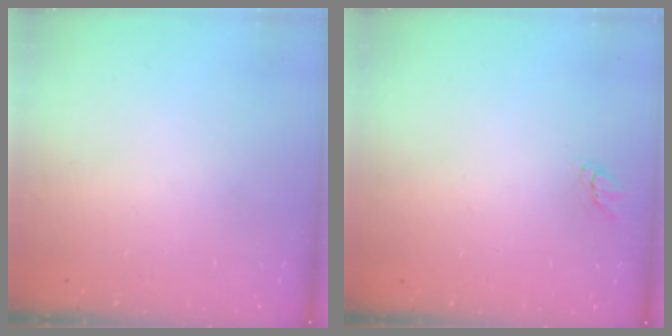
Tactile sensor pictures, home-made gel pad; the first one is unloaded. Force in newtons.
{"total": 2.2, "press": 2.2, "slide": 0.1}